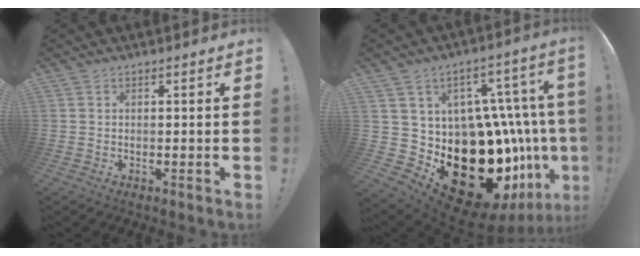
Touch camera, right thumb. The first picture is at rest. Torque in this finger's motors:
{"motor_torque": [0.77, 1.42, 1.57, -1.20, 0.64]}